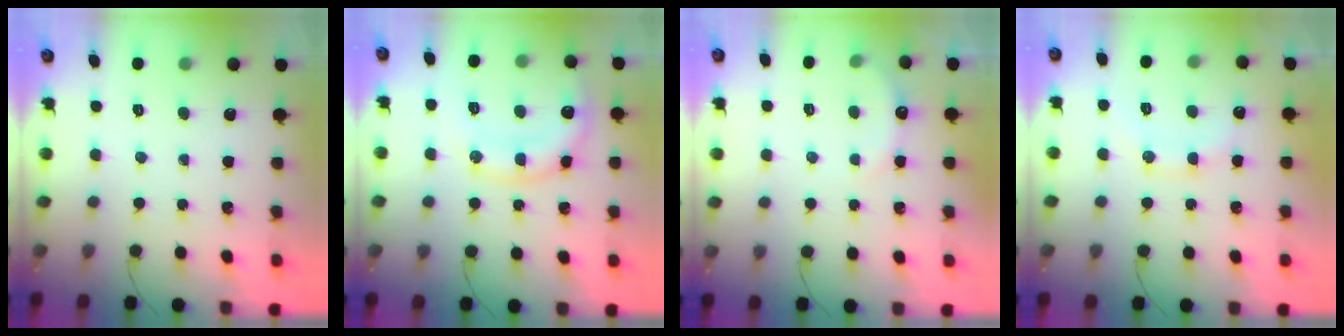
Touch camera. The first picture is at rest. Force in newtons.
{"total": 13.2, "press": 13.2, "slide": 0.8}
{"total": 5.0, "press": 4.8, "slide": 1.5}
{"total": 10.8, "press": 10.7, "slide": 1.0}